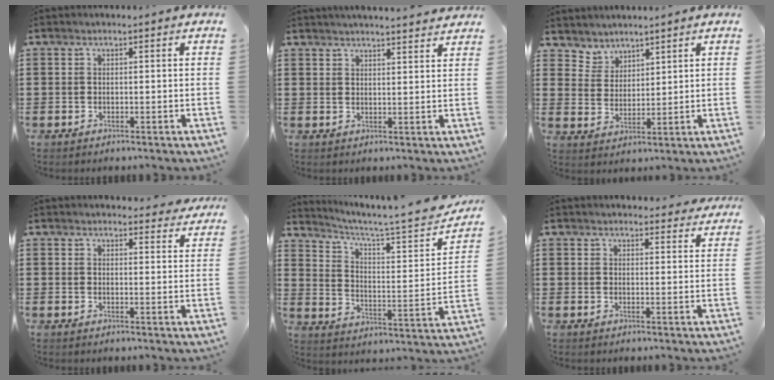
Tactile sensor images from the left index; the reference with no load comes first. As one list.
[{"total": 2.9, "force": [2.8, -0.4, 0.2], "torque": [-0.012, -0.011, 0.052]}, {"total": 3.9, "force": [3.5, 1.5, -0.6], "torque": [-0.006, -0.009, 0.067]}, {"total": 3.4, "force": [3.3, 0.1, 0.4], "torque": [-0.009, -0.014, 0.062]}, {"total": 4.9, "force": [4.2, 0.2, 2.5], "torque": [-0.055, -0.044, 0.060]}, {"total": 3.1, "force": [3.1, 0.2, 0.3], "torque": [-0.005, -0.010, 0.057]}]